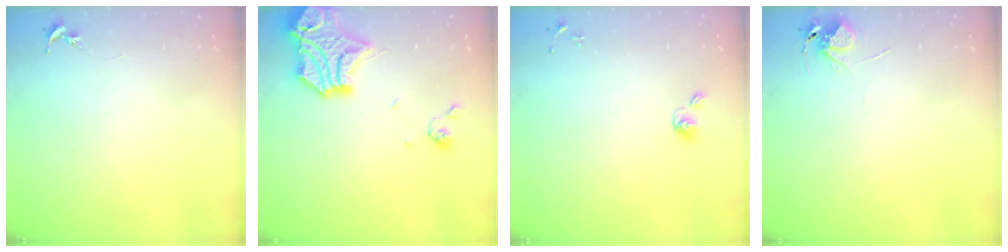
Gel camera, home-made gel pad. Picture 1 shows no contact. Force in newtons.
{"total": 18.4, "press": 18.3, "slide": 2.2}
{"total": 5.6, "press": 5.1, "slide": 2.3}
{"total": 5.7, "press": 5.7, "slide": 0.3}